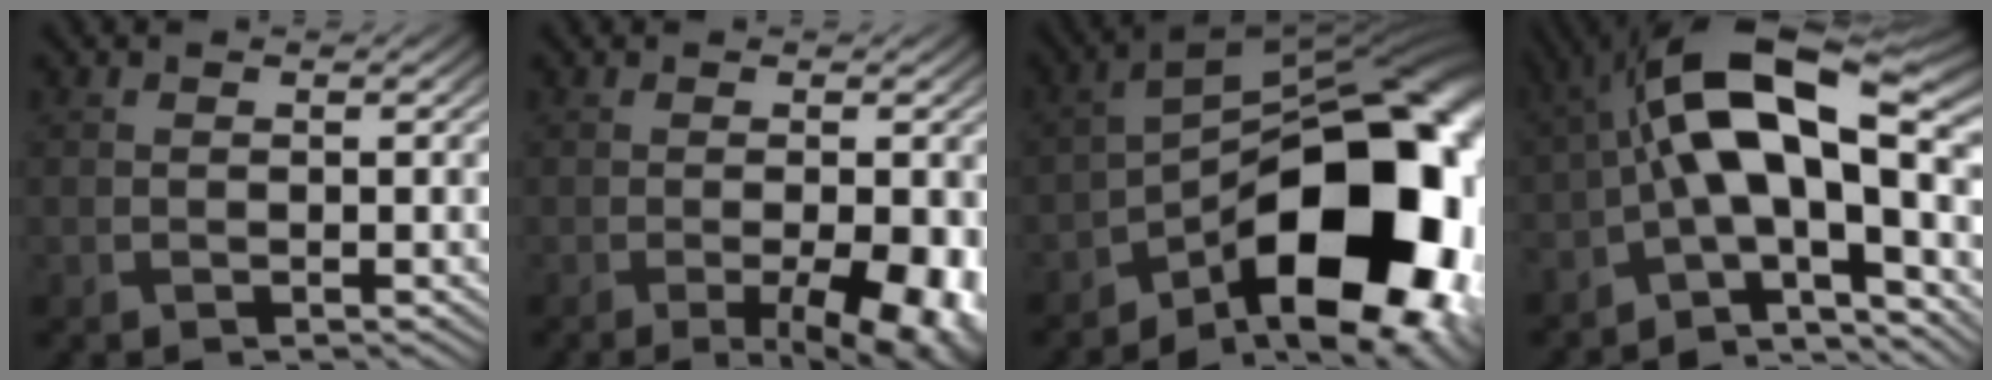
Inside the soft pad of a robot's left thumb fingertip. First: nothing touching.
{"total": 6.8, "force": [-2.2, 1.7, 6.2], "torque": [-0.090, -0.009, -0.021]}
{"total": 18.4, "force": [-7.7, 8.2, 14.6], "torque": [-0.192, -0.004, -0.138]}
{"total": 14.6, "force": [-1.5, 4.9, 13.7], "torque": [-0.223, 0.033, -0.037]}